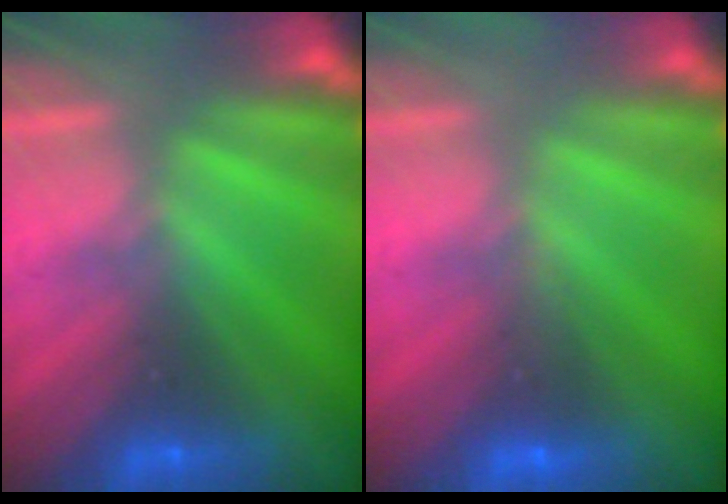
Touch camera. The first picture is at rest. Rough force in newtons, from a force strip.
{"total": 3.0}